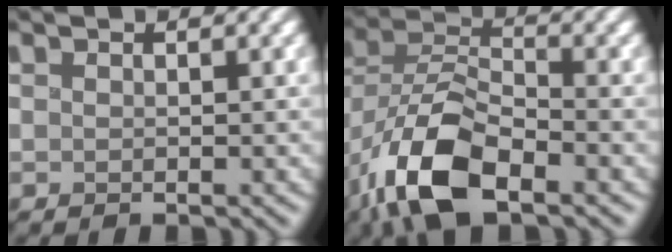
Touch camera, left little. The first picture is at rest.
{"total": 9.8, "force": [-5.6, 4.3, 6.8], "torque": [-0.138, -0.006, -0.118]}